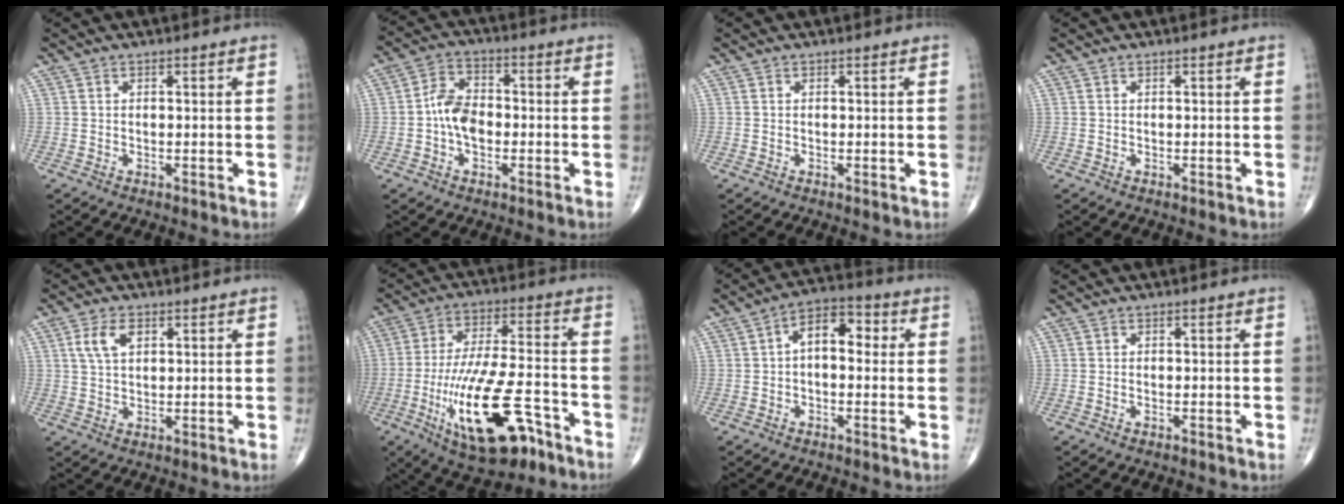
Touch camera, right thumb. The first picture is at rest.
{"total": 7.4, "force": [-1.1, 4.9, 5.4], "torque": [-0.087, 0.022, -0.031]}
{"total": 0.0}
{"total": 0.0}
{"total": 5.2, "force": [1.9, 3.0, 3.8], "torque": [-0.073, 0.001, 0.037]}
{"total": 19.9, "force": [-8.9, 7.4, 16.2], "torque": [-0.301, 0.032, -0.139]}
{"total": 7.7, "force": [0.6, 4.5, 6.2], "torque": [-0.071, 0.027, -0.003]}
{"total": 0.0}